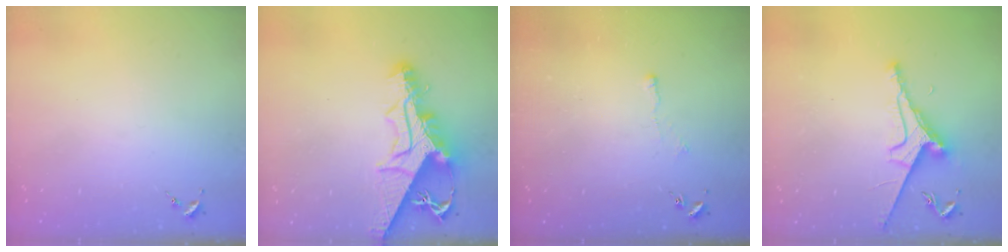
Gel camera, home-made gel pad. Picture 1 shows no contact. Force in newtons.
{"total": 15.3, "press": 15.3, "slide": 1.3}
{"total": 3.3, "press": 3.2, "slide": 0.7}
{"total": 7.8, "press": 7.7, "slide": 1.0}